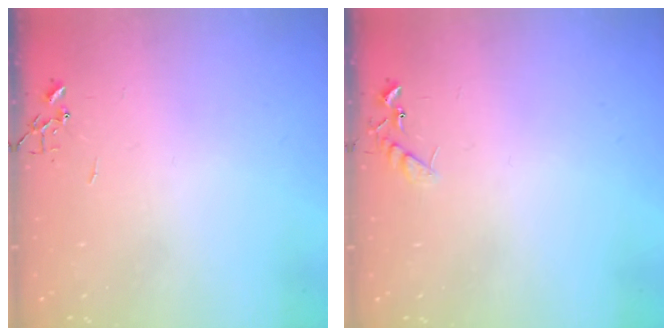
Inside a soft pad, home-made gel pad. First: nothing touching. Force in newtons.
{"total": 7.6, "press": 7.6, "slide": 0.7}